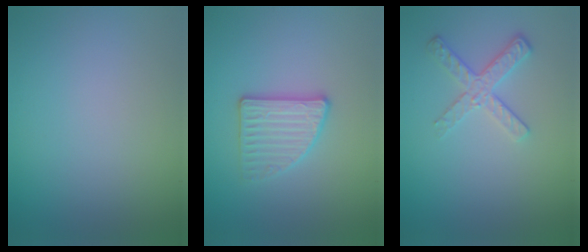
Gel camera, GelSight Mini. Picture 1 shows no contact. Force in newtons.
{"total": 2.9, "press": 2.8, "slide": 0.7}
{"total": 2.6, "press": 2.2, "slide": 1.4}